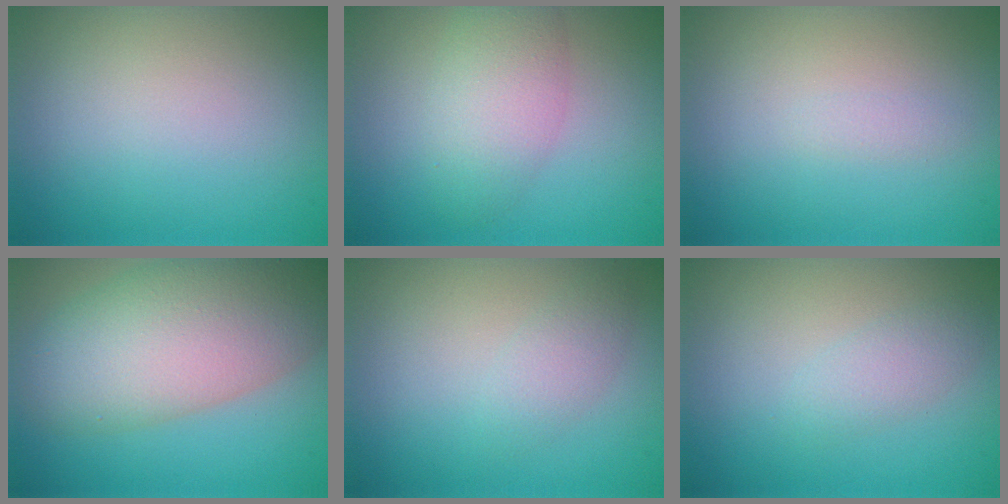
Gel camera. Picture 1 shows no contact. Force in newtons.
{"total": 3.8, "press": 3.8, "slide": 0.1}
{"total": 0.6, "press": 0.6, "slide": 0.1}
{"total": 9.9, "press": 9.9, "slide": 0.5}
{"total": 1.6, "press": 1.6, "slide": 0.1}
{"total": 1.6, "press": 1.6, "slide": 0.1}